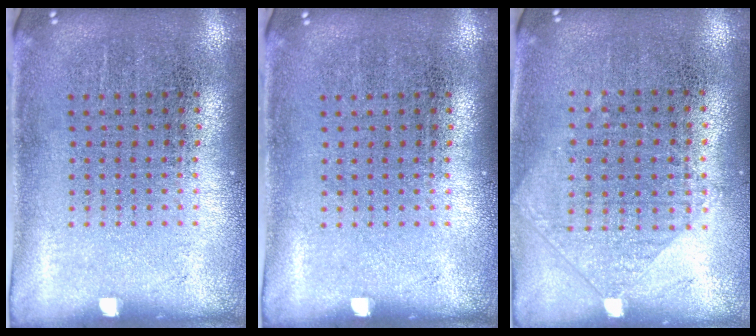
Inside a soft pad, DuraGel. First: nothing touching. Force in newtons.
{"total": 0.0}
{"total": 0.9, "press": 0.9, "slide": 0.3}